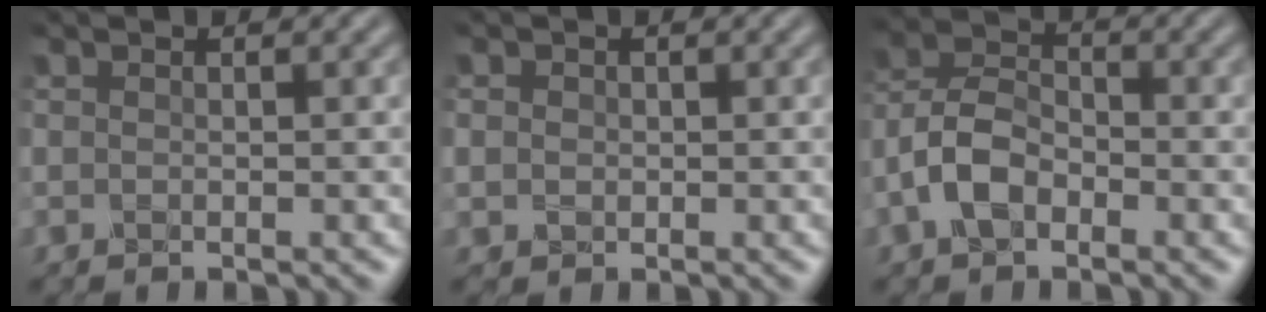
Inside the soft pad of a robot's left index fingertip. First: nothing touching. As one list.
[{"total": 2.9, "force": [1.0, 2.5, 1.1], "torque": [-0.001, 0.026, -0.008]}, {"total": 4.2, "force": [-2.0, 2.4, 2.8], "torque": [-0.062, 0.013, -0.045]}]